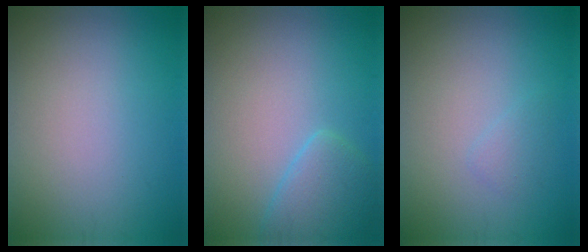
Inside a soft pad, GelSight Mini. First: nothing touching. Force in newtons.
{"total": 3.0, "press": 2.9, "slide": 0.3}
{"total": 0.9, "press": 0.9, "slide": 0.0}